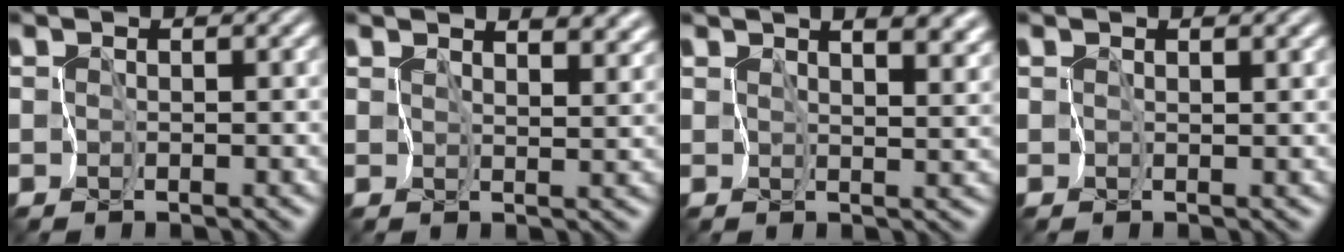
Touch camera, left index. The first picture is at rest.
{"total": 6.8, "force": [4.8, 2.8, 3.9], "torque": [-0.061, 0.019, 0.063]}
{"total": 9.4, "force": [5.7, 4.3, 6.1], "torque": [-0.075, 0.030, 0.068]}
{"total": 0.6, "force": [0.5, 0.0, 0.4], "torque": [-0.009, 0.003, 0.011]}